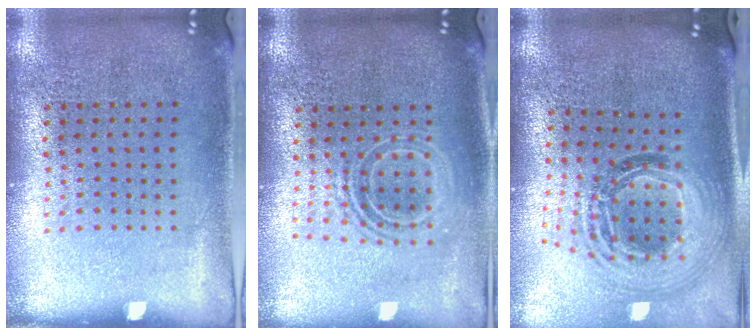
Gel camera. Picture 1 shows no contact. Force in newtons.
{"total": 1.6, "press": 1.3, "slide": 1.0}
{"total": 1.7, "press": 1.5, "slide": 0.9}